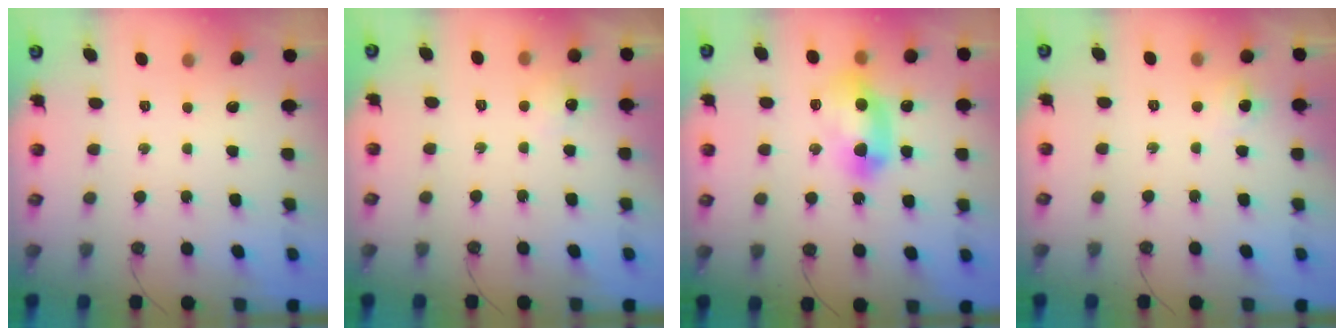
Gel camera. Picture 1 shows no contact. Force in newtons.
{"total": 5.6, "press": 5.5, "slide": 0.7}
{"total": 14.8, "press": 14.8, "slide": 0.8}
{"total": 7.8, "press": 3.5, "slide": 7.0}